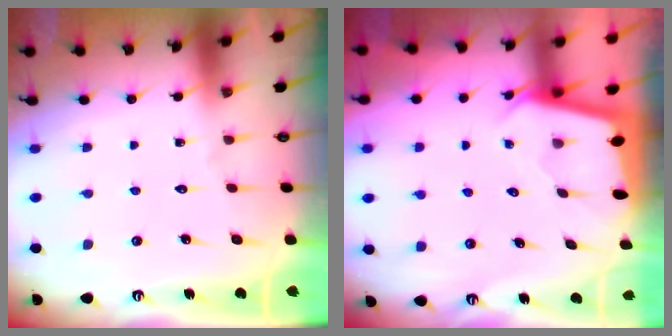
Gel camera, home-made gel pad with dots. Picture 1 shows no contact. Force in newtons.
{"total": 2.0, "press": 2.0, "slide": 0.2}